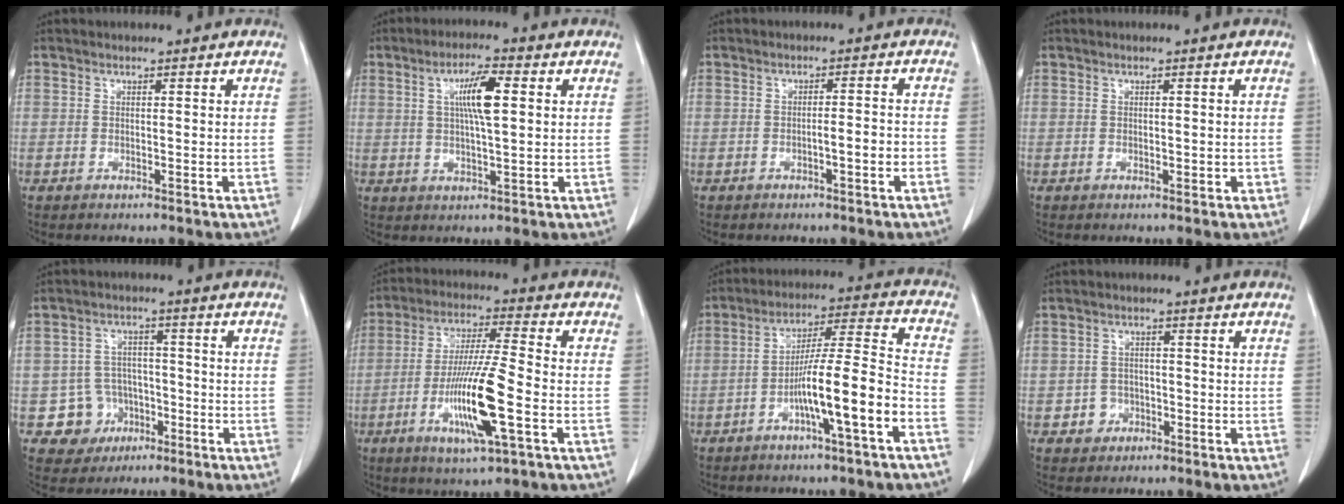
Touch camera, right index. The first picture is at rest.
{"total": 7.0, "force": [1.7, 0.8, 6.7], "torque": [-0.122, 0.005, 0.031]}
{"total": 2.6, "force": [-1.1, 0.2, 2.4], "torque": [-0.036, 0.003, -0.018]}
{"total": 1.0, "force": [-0.1, 0.6, 0.8], "torque": [-0.010, 0.001, 0.000]}
{"total": 6.5, "force": [-2.5, 6.0, 0.4], "torque": [0.000, 0.015, -0.031]}
{"total": 13.6, "force": [-4.2, 0.6, 12.9], "torque": [-0.251, -0.016, -0.078]}
{"total": 12.0, "force": [-5.0, 0.0, 10.9], "torque": [-0.190, 0.015, -0.085]}
{"total": 2.9, "force": [-1.3, 2.6, 0.4], "torque": [-0.003, 0.011, -0.018]}